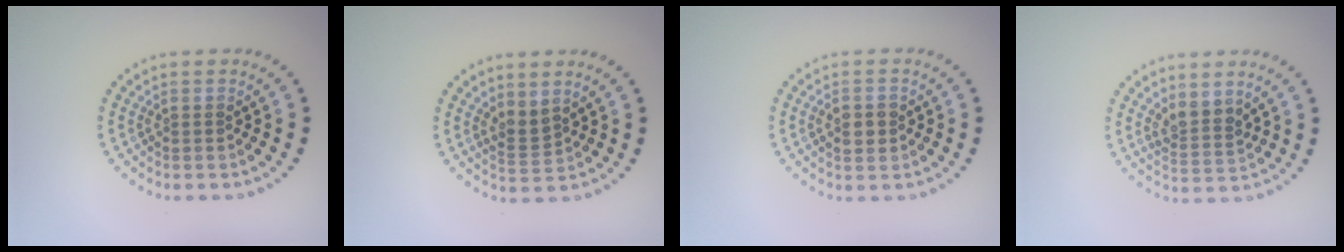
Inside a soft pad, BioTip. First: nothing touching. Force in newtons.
{"total": 1.8, "press": 1.3, "slide": 1.1}
{"total": 2.4, "press": 2.3, "slide": 0.1}
{"total": 2.3, "press": 1.8, "slide": 1.5}